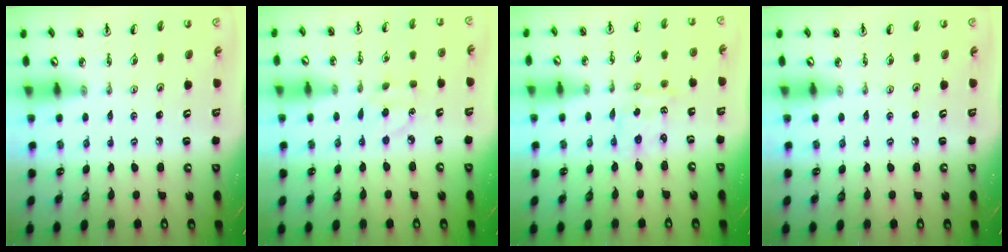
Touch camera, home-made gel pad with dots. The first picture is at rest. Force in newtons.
{"total": 5.6, "press": 5.5, "slide": 0.6}
{"total": 1.2, "press": 1.2, "slide": 0.1}
{"total": 0.0}